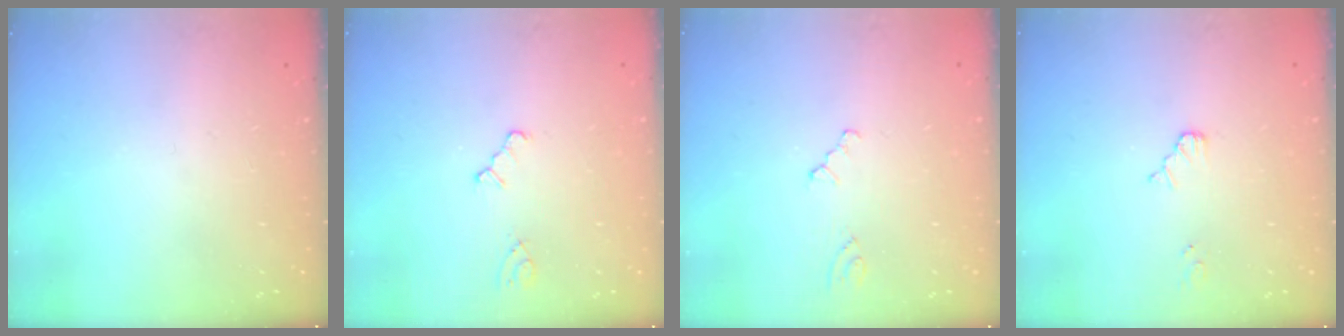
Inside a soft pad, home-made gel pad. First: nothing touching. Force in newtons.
{"total": 2.0, "press": 2.0, "slide": 0.3}
{"total": 0.9, "press": 0.9, "slide": 0.2}
{"total": 2.9, "press": 2.8, "slide": 0.4}